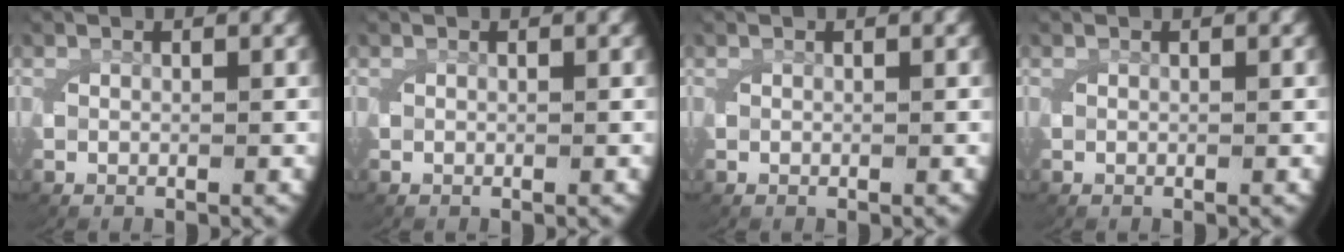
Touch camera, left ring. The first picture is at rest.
{"total": 0.0}
{"total": 0.0}
{"total": 0.0}